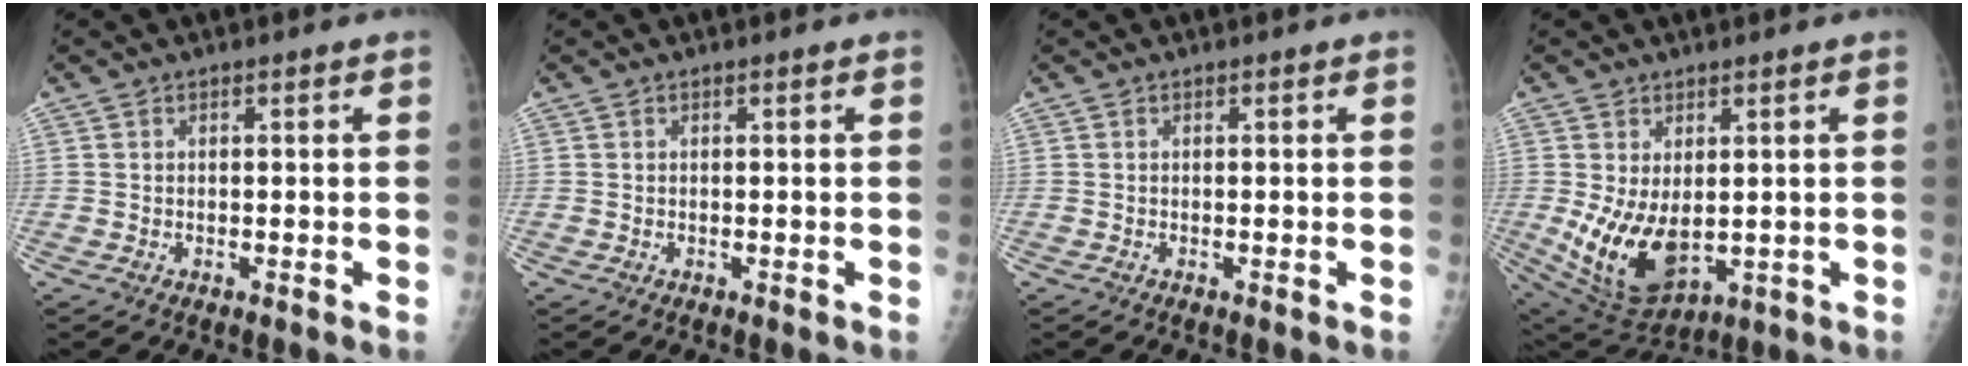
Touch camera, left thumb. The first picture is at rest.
{"total": 0.0}
{"total": 0.0}
{"total": 12.1, "force": [-0.5, 7.2, 9.7], "torque": [-0.166, -0.019, 0.021]}